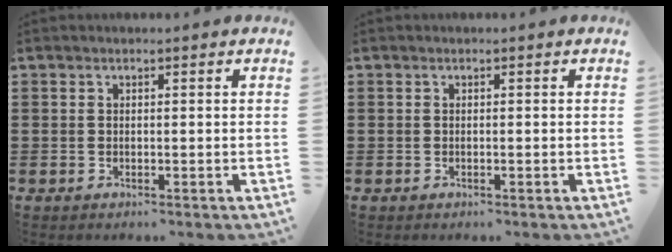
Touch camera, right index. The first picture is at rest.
{"total": 0.0}